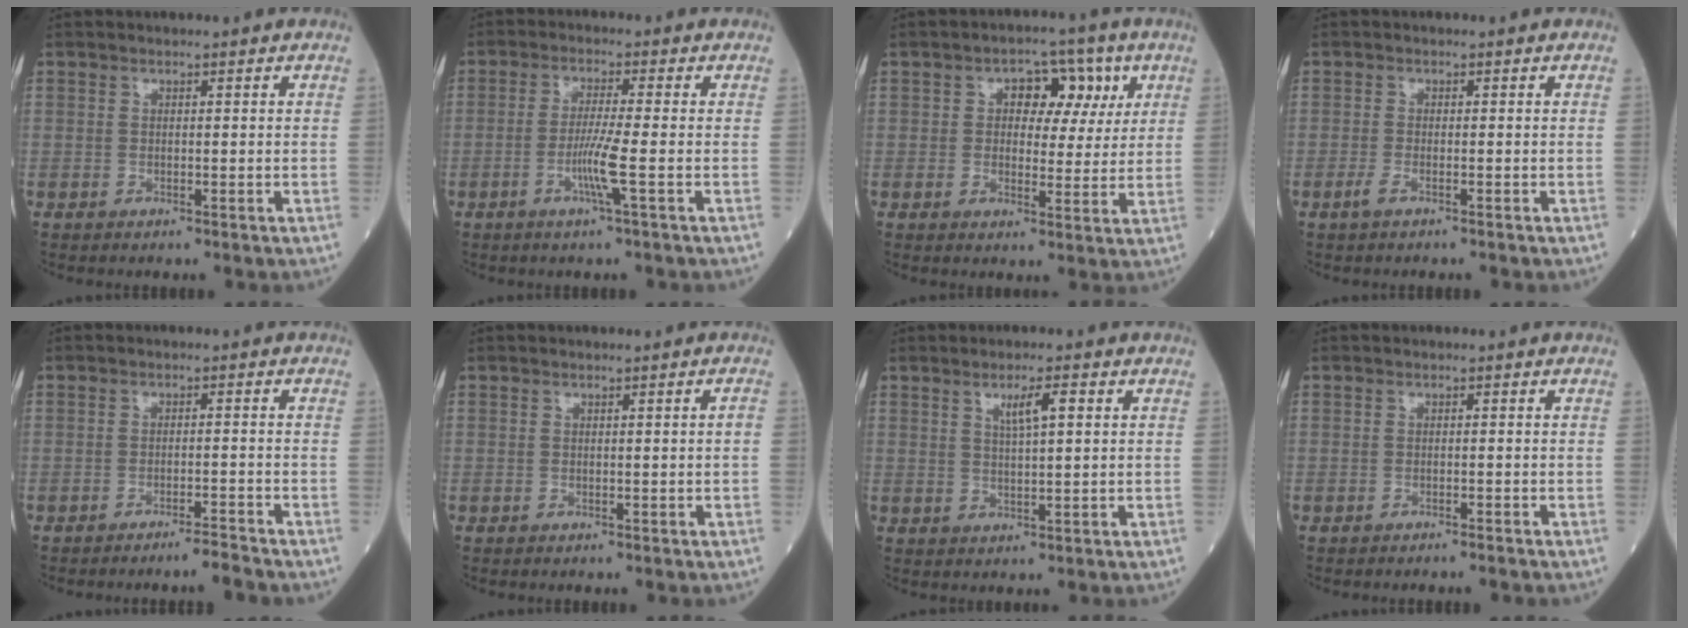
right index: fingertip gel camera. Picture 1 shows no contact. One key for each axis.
{"total": 4.9, "fx": -1.6, "fy": -0.8, "fz": 4.6, "tx": -0.090, "ty": -0.010, "tz": -0.035}
{"total": 7.2, "fx": 2.4, "fy": 4.2, "fz": 5.3, "tx": -0.059, "ty": 0.020, "tz": 0.031}
{"total": 1.5, "fx": -1.0, "fy": 0.2, "fz": 1.1, "tx": -0.029, "ty": -0.003, "tz": -0.021}
{"total": 3.0, "fx": -2.8, "fy": -0.7, "fz": 0.9, "tx": -0.014, "ty": -0.009, "tz": -0.046}
{"total": 0.6, "fx": -0.2, "fy": -0.1, "fz": 0.6, "tx": -0.010, "ty": -0.001, "tz": 0.001}
{"total": 3.8, "fx": 1.5, "fy": 0.3, "fz": 3.4, "tx": -0.059, "ty": 0.002, "tz": 0.026}
{"total": 1.8, "fx": -1.7, "fy": -0.2, "fz": 0.6, "tx": -0.010, "ty": 0.000, "tz": -0.021}